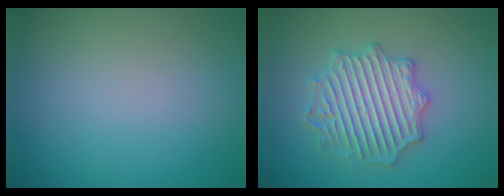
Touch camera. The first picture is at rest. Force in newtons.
{"total": 4.7, "press": 4.6, "slide": 0.9}